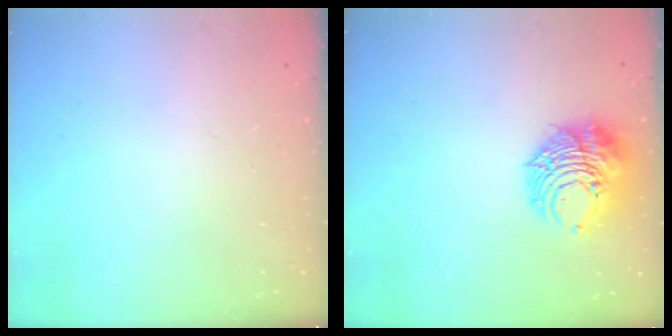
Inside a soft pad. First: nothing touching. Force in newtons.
{"total": 10.1, "press": 10.0, "slide": 1.3}